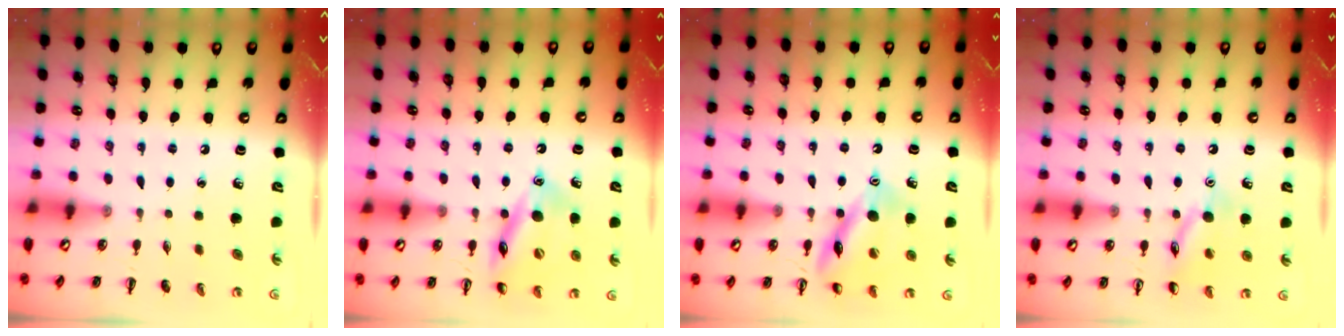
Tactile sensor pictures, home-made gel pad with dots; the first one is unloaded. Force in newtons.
{"total": 15.0, "press": 14.7, "slide": 3.1}
{"total": 14.5, "press": 14.5, "slide": 1.2}
{"total": 11.5, "press": 11.4, "slide": 1.3}